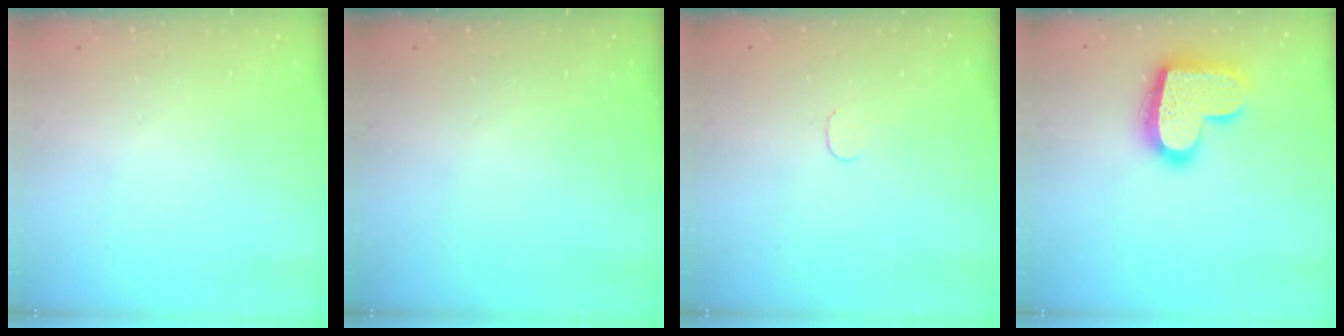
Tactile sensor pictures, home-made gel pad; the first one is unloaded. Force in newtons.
{"total": 0.0}
{"total": 3.1, "press": 3.1, "slide": 0.3}
{"total": 18.5, "press": 18.5, "slide": 1.0}